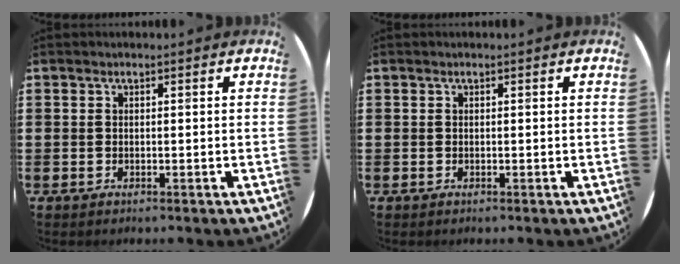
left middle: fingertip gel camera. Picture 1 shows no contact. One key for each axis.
{"total": 0.0}